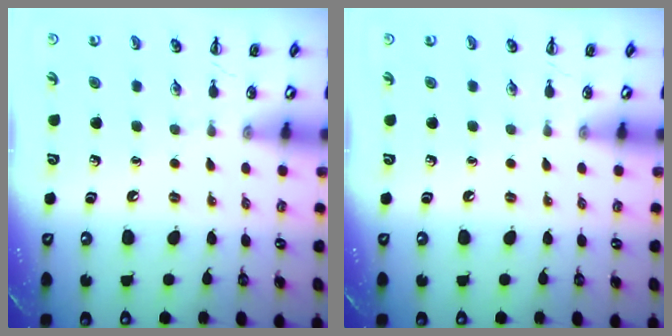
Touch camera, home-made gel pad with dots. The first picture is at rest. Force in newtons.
{"total": 0.0}